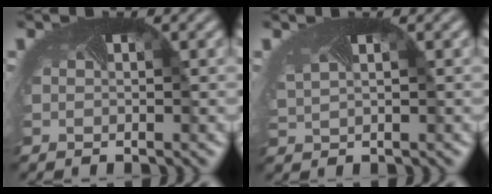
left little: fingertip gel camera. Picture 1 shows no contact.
{"total": 1.6, "force": [1.3, 0.7, 0.7], "torque": [-0.042, 0.000, 0.036]}